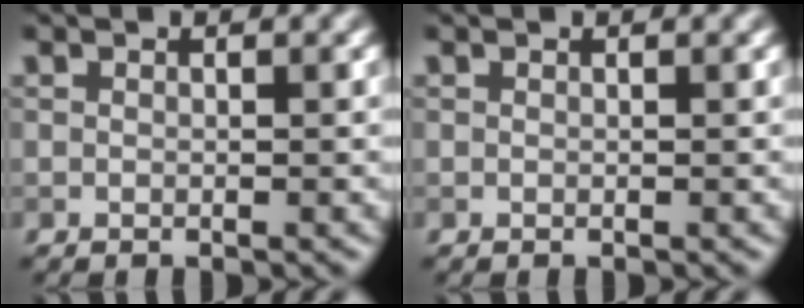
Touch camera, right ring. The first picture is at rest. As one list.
[{"total": 0.0}]